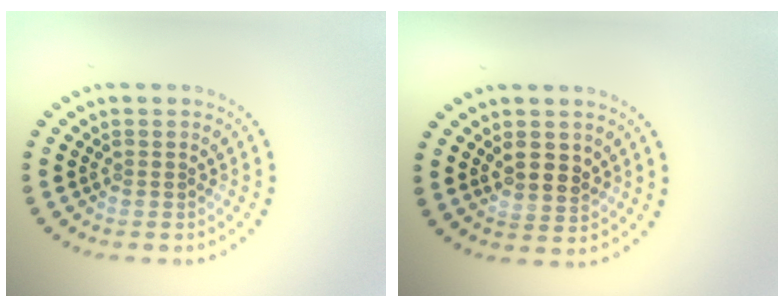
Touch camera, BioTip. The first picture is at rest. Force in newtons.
{"total": 2.6, "press": 2.5, "slide": 0.7}